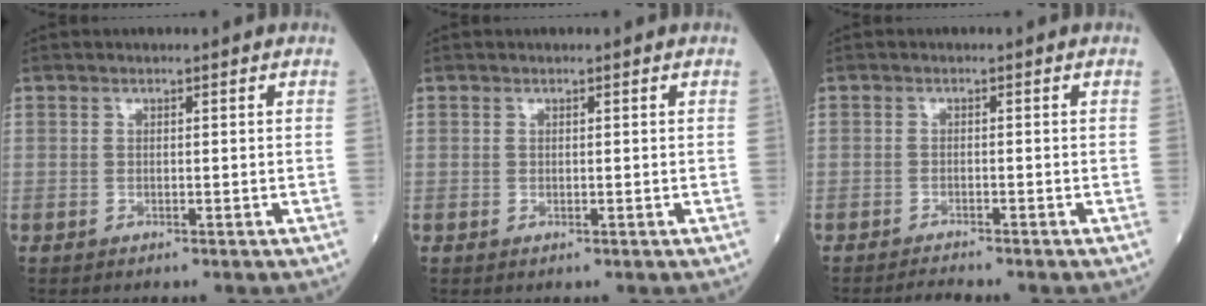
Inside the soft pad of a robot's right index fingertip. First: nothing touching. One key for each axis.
{"total": 0.0}
{"total": 2.1, "fx": -2.0, "fy": -0.7, "fz": 0.2, "tx": -0.008, "ty": -0.010, "tz": -0.036}